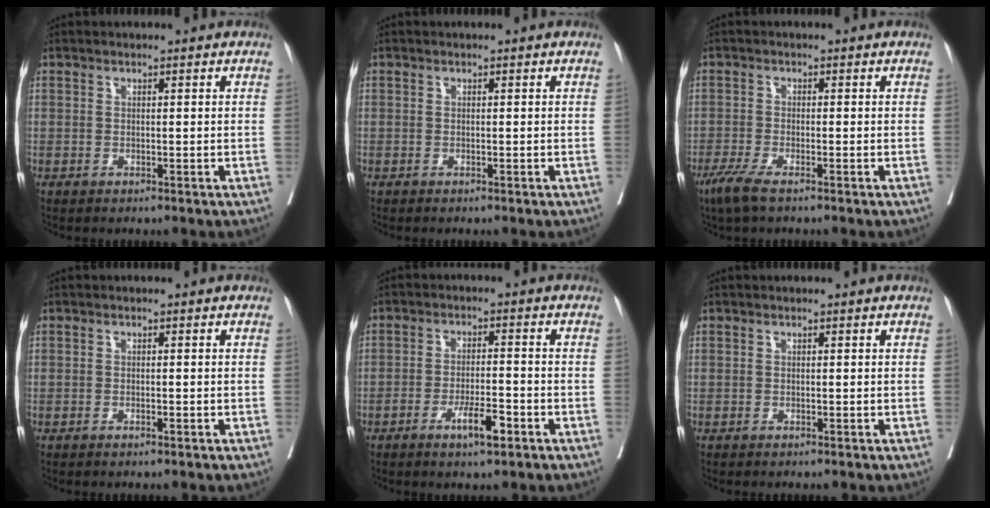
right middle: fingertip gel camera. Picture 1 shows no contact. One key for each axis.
{"total": 0.0}
{"total": 3.7, "fx": -2.6, "fy": 0.4, "fz": 2.6, "tx": -0.057, "ty": -0.010, "tz": -0.052}
{"total": 0.6, "fx": -0.4, "fy": 0.1, "fz": 0.4, "tx": -0.008, "ty": 0.000, "tz": -0.005}
{"total": 5.1, "fx": -2.8, "fy": 0.9, "fz": 4.2, "tx": -0.073, "ty": -0.001, "tz": -0.047}
{"total": 0.0}